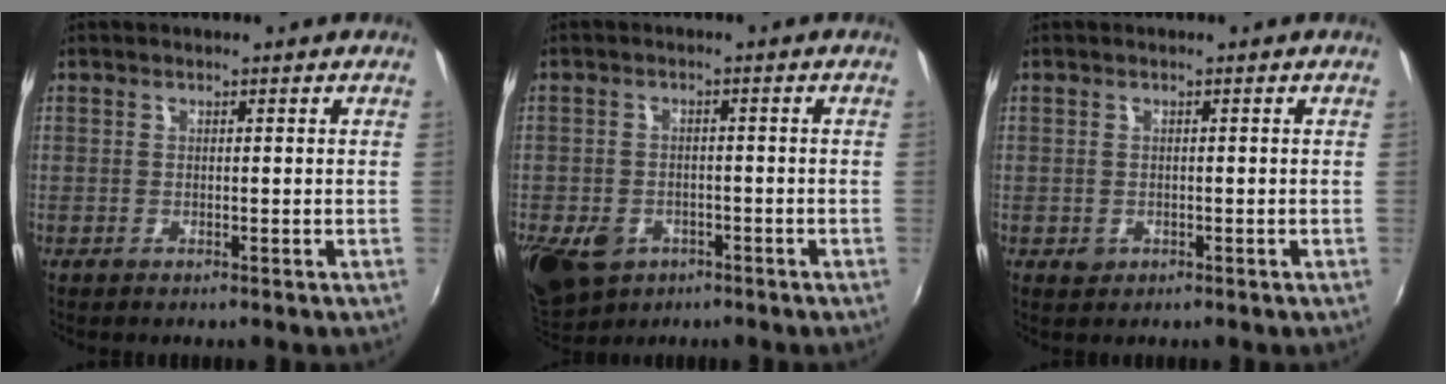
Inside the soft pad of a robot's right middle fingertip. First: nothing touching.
{"total": 11.1, "force": [-5.6, 7.7, 5.7], "torque": [-0.144, -0.023, -0.090]}
{"total": 1.3, "force": [-0.4, 1.1, 0.4], "torque": [-0.006, -0.002, -0.005]}